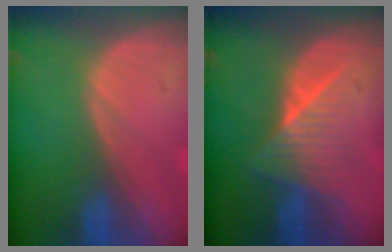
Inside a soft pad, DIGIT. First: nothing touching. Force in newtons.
{"total": 6.5, "press": 6.0, "slide": 2.7}